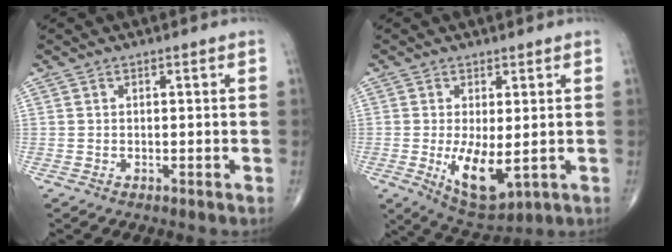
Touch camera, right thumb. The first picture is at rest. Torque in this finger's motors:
{"motor_torque": [1.86, 2.62, 0.96, -0.13, 0.26]}